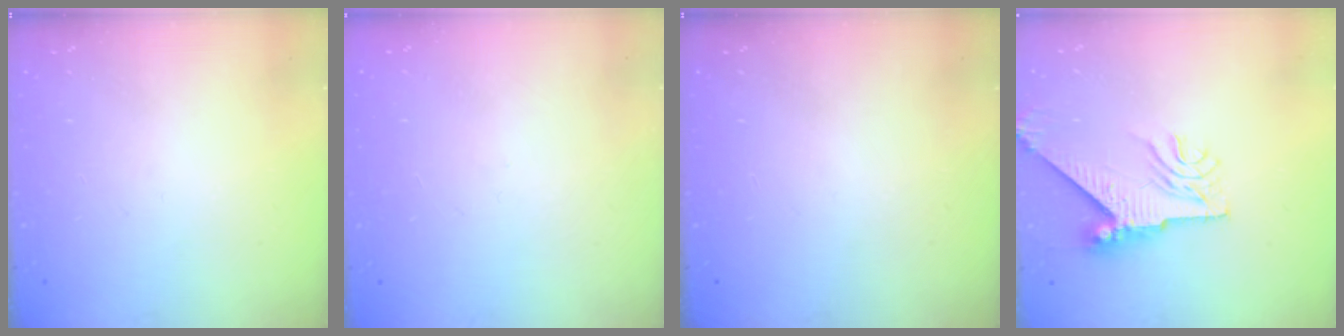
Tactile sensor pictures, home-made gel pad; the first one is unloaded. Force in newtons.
{"total": 0.0}
{"total": 0.0}
{"total": 10.3, "press": 10.2, "slide": 1.3}